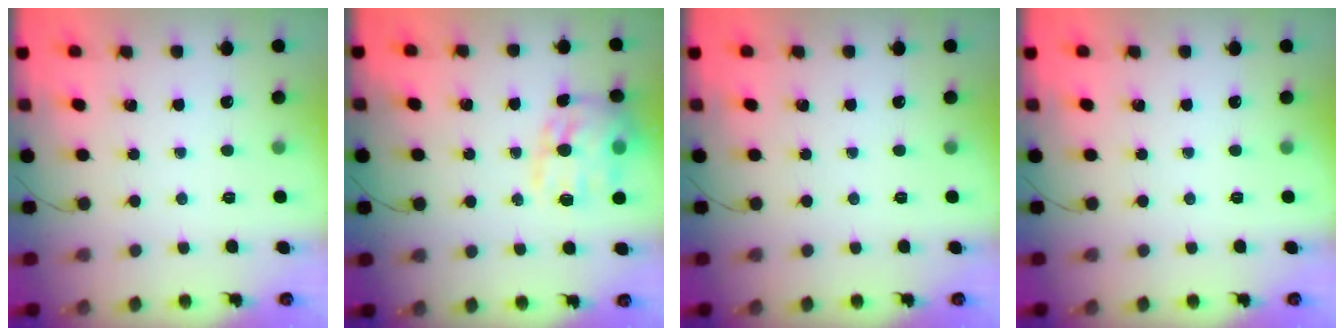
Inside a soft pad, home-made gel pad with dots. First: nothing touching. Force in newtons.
{"total": 15.7, "press": 15.6, "slide": 1.7}
{"total": 0.0}
{"total": 0.0}